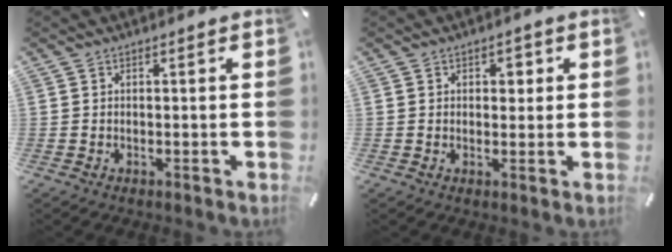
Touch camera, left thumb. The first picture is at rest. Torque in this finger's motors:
{"motor_torque": [0.31, -0.40, 0.13, 0.10, 0.01]}